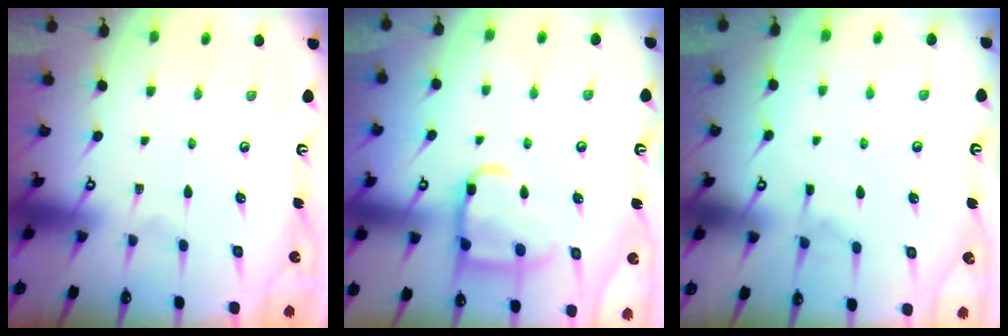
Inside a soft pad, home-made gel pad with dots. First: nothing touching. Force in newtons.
{"total": 14.2, "press": 14.1, "slide": 1.4}
{"total": 4.1, "press": 4.0, "slide": 0.6}